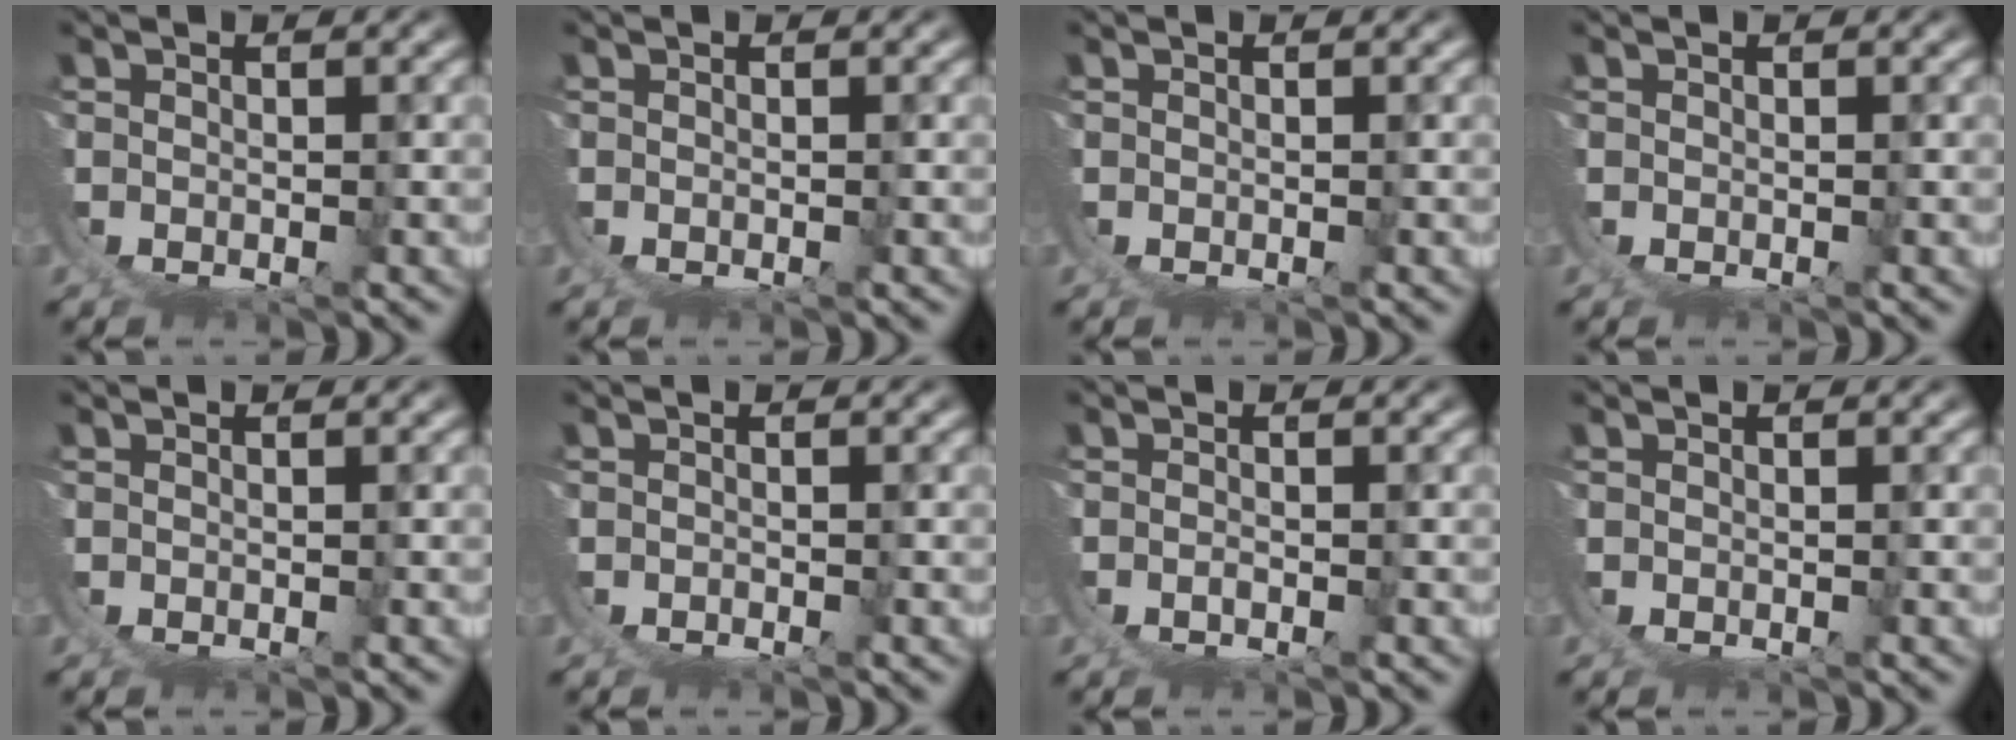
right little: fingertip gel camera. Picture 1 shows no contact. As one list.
[{"total": 0.0}, {"total": 0.0}, {"total": 0.0}, {"total": 0.0}, {"total": 0.6, "force": [-0.4, -0.5, -0.1], "torque": [0.002, -0.001, -0.007]}, {"total": 0.8, "force": [-0.1, -0.5, 0.6], "torque": [-0.011, 0.000, -0.004]}, {"total": 0.0}]